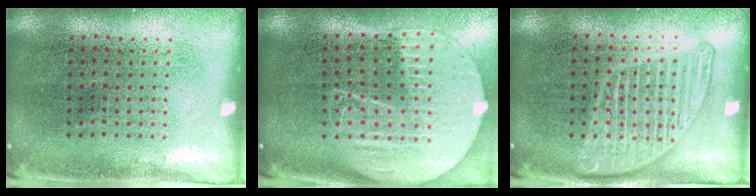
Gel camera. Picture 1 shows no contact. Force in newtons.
{"total": 2.2, "press": 1.9, "slide": 1.0}
{"total": 1.6, "press": 1.6, "slide": 0.1}